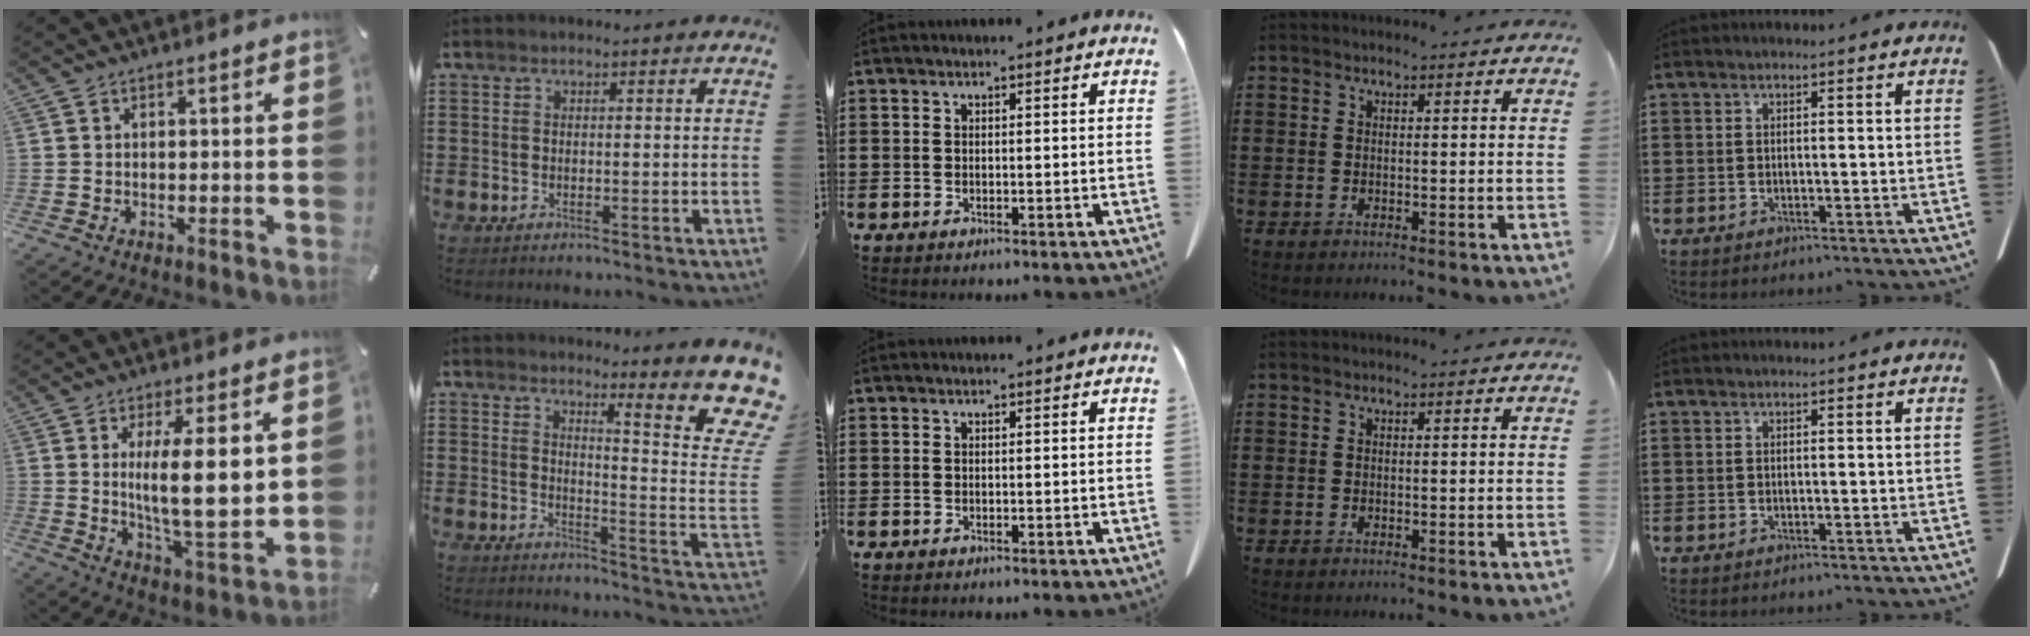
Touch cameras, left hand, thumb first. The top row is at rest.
{"thumb": {"total": 14.3, "force": [3.0, 3.9, 13.4], "torque": [-0.225, -0.023, 0.042]}, "index": {"total": 10.2, "force": [7.2, 1.1, 7.1], "torque": [-0.102, -0.069, 0.117]}}